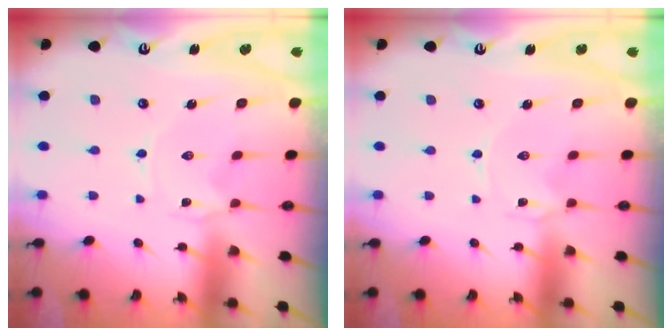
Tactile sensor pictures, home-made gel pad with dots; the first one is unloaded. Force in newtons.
{"total": 0.0}